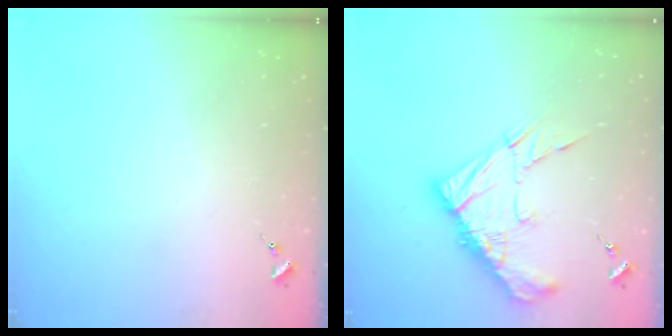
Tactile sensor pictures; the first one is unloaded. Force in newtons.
{"total": 15.6, "press": 15.5, "slide": 1.4}